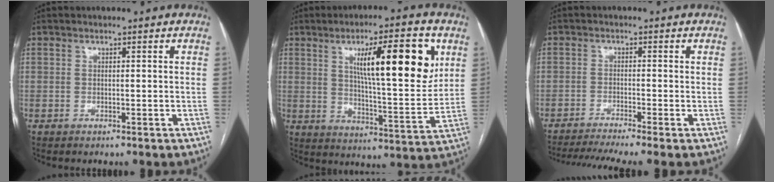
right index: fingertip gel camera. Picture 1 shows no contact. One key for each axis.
{"total": 17.0, "fx": 6.3, "fy": 2.6, "fz": 15.6, "tx": -0.232, "ty": -0.001, "tz": 0.099}
{"total": 8.1, "fx": -6.7, "fy": -1.1, "fz": 4.4, "tx": -0.061, "ty": -0.014, "tz": -0.107}